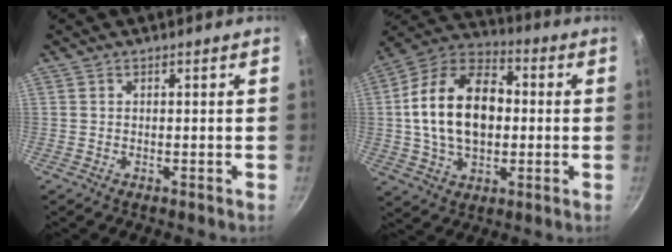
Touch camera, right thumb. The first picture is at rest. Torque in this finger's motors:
{"motor_torque": [-0.07, 0.97, 0.46, 0.27, 0.20]}